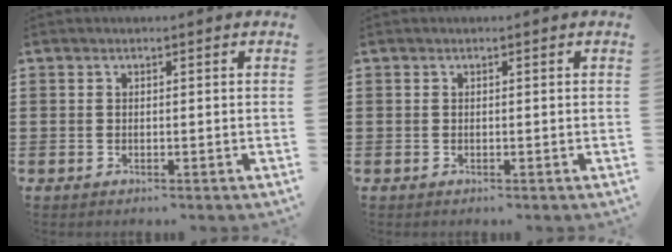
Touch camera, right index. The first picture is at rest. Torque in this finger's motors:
{"motor_torque": [0.26, 0.59, 0.00, 0.00]}